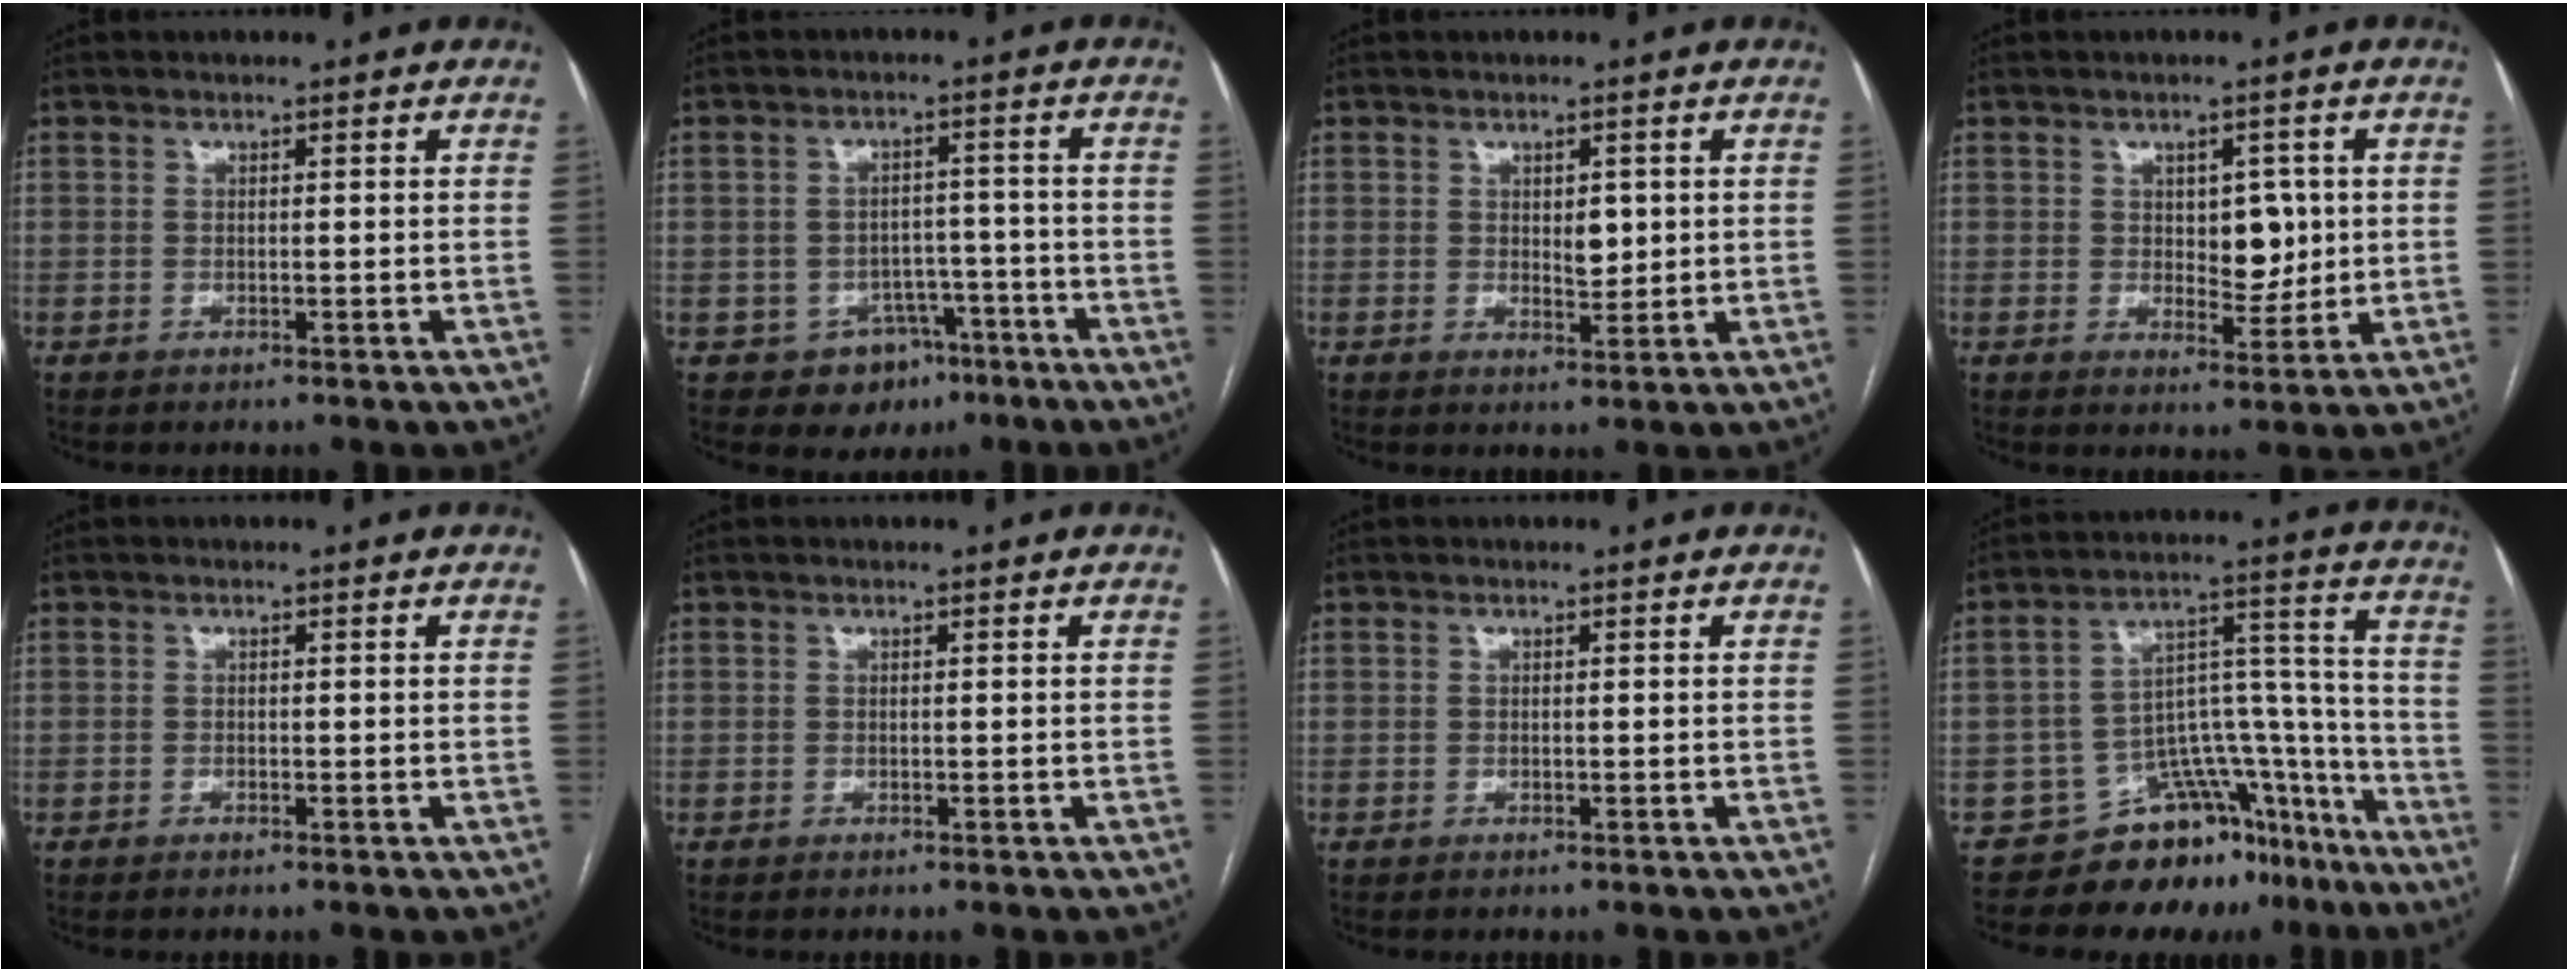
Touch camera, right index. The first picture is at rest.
{"total": 6.9, "force": [-3.5, 5.7, 1.5], "torque": [-0.006, 0.021, -0.039]}
{"total": 2.9, "force": [0.6, 1.6, 2.4], "torque": [-0.032, -0.004, 0.012]}
{"total": 5.3, "force": [0.8, 3.1, 4.3], "torque": [-0.051, 0.002, 0.019]}
{"total": 0.0}
{"total": 0.0}
{"total": 0.0}
{"total": 15.4, "force": [-12.6, 7.7, 4.4], "torque": [-0.020, 0.088, -0.182]}